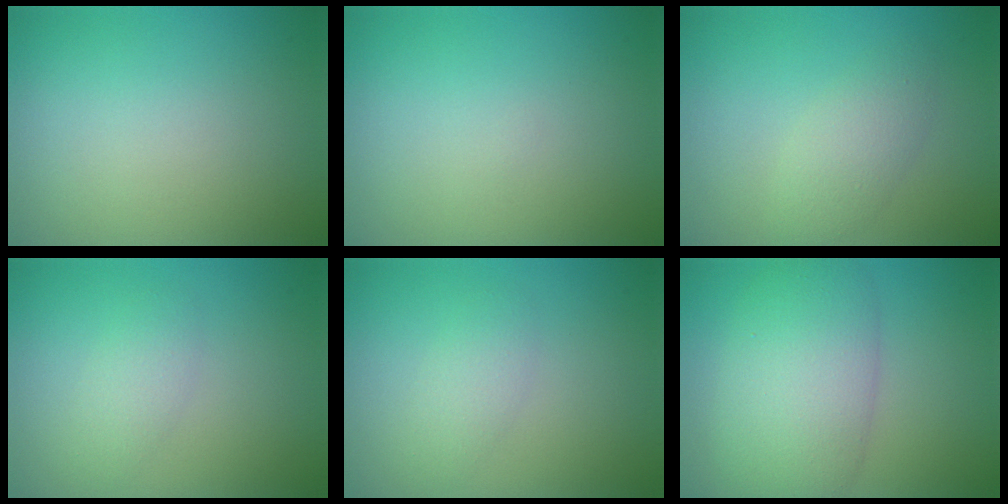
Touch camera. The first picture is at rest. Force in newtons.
{"total": 0.0}
{"total": 2.5, "press": 2.5, "slide": 0.0}
{"total": 1.7, "press": 1.7, "slide": 0.1}
{"total": 1.7, "press": 1.7, "slide": 0.1}
{"total": 7.8, "press": 7.7, "slide": 0.4}